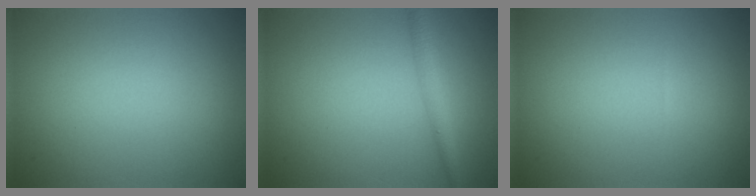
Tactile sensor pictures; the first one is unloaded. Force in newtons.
{"total": 2.0, "press": 2.0, "slide": 0.1}
{"total": 0.0}